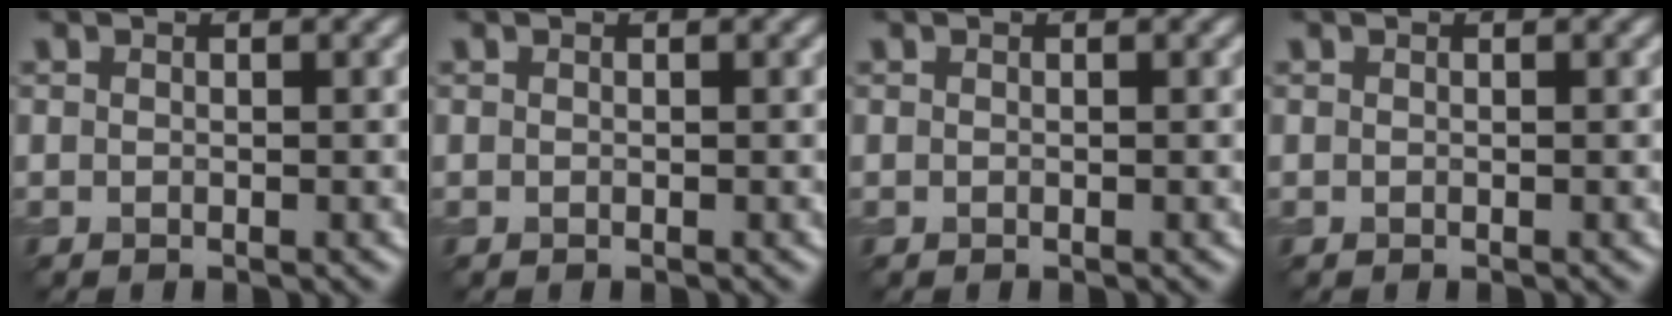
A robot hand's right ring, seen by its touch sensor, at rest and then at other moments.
{"total": 0.0}
{"total": 0.0}
{"total": 0.0}